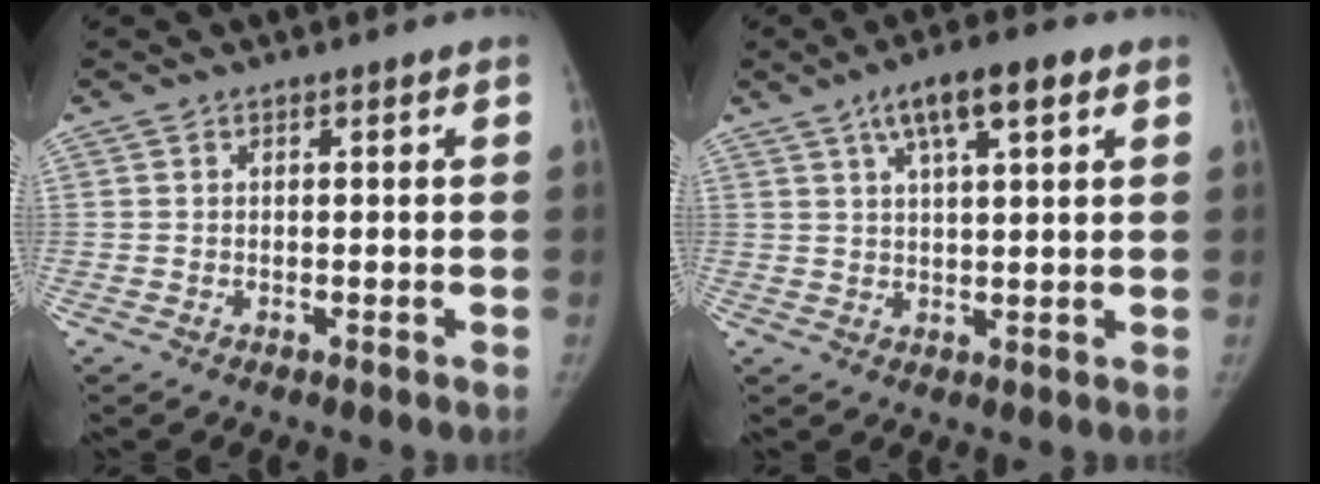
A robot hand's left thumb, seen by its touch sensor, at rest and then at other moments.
{"total": 9.0, "force": [4.5, 2.7, 7.3], "torque": [-0.112, 0.001, 0.071]}